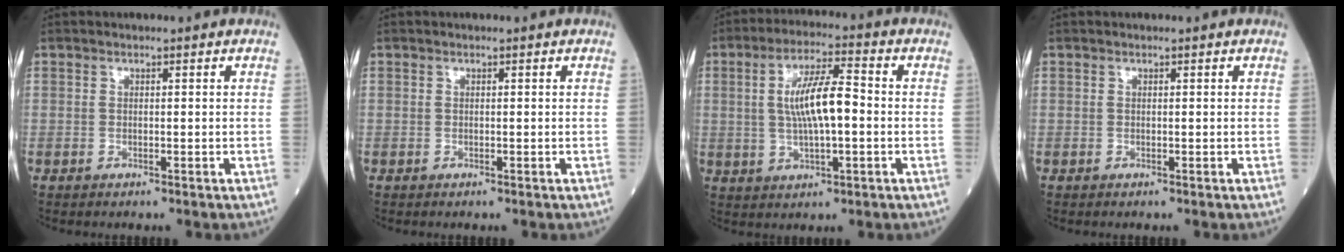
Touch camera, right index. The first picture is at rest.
{"total": 0.0}
{"total": 9.2, "force": [0.3, 2.1, 9.0], "torque": [-0.169, 0.015, 0.006]}
{"total": 0.0}